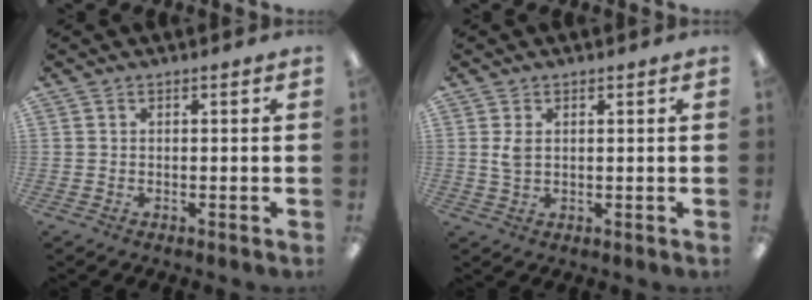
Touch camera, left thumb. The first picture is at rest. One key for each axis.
{"total": 3.1, "fx": 0.8, "fy": 1.9, "fz": 2.2, "tx": -0.055, "ty": 0.000, "tz": 0.012}